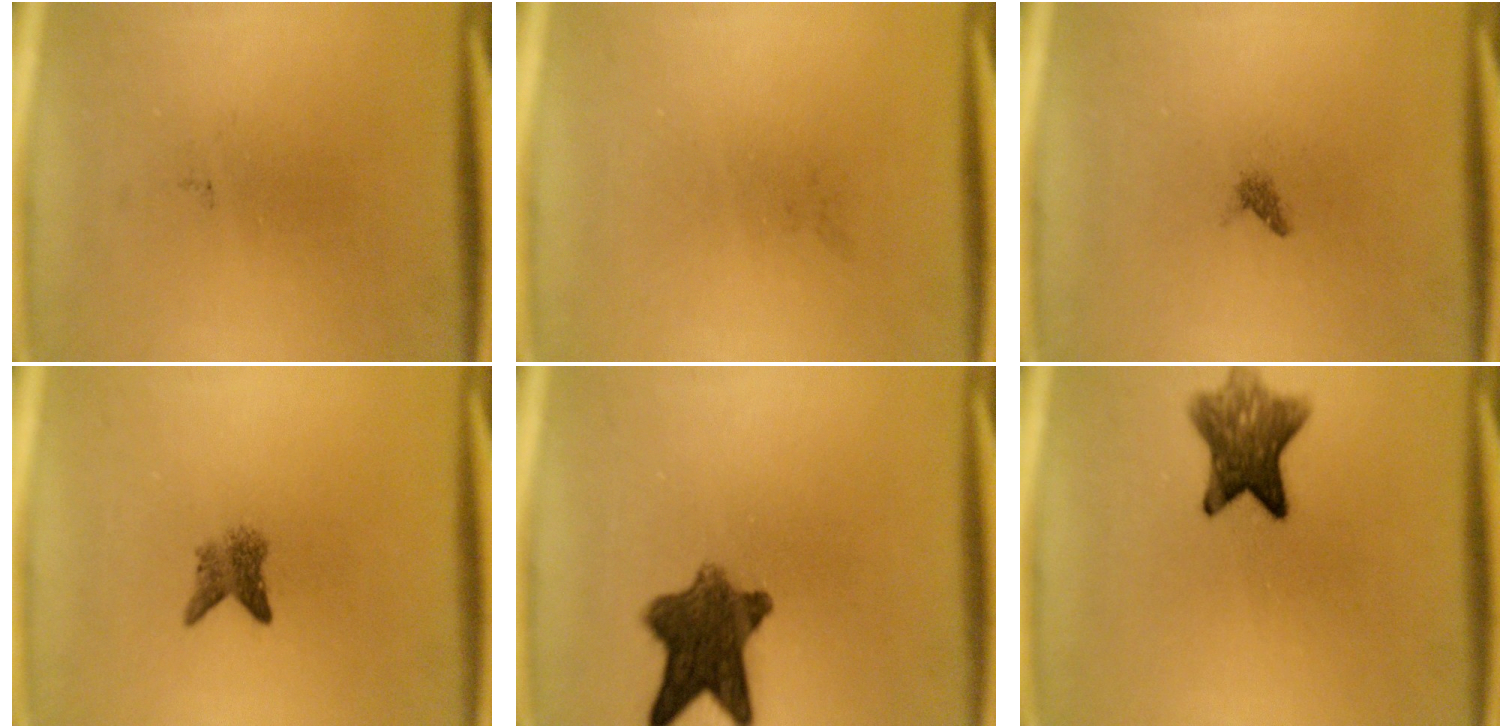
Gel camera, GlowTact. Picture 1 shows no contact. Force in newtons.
{"total": 0.0}
{"total": 0.7}
{"total": 2.6}
{"total": 9.6}
{"total": 7.6}